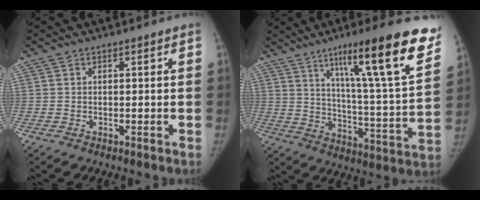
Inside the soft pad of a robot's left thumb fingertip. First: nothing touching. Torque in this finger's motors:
{"motor_torque": [1.72, -1.06, 1.46, -1.36, 0.40]}